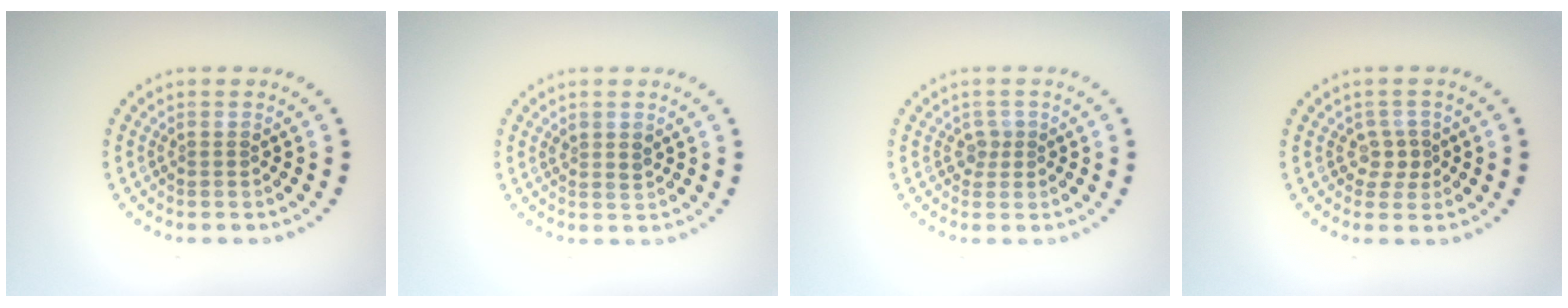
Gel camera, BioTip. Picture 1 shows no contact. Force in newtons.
{"total": 1.0, "press": 0.9, "slide": 0.5}
{"total": 1.2, "press": 0.9, "slide": 0.8}
{"total": 1.6, "press": 1.3, "slide": 1.0}